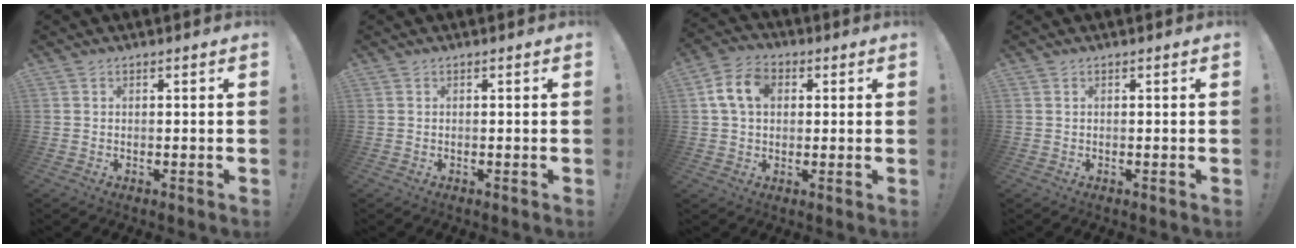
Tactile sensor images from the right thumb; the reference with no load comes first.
{"total": 0.0}
{"total": 9.7, "force": [2.5, 6.9, 6.3], "torque": [-0.110, 0.011, 0.048]}
{"total": 0.0}